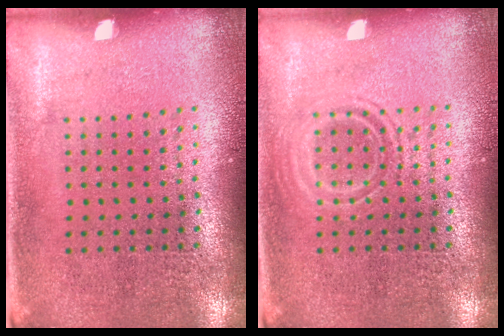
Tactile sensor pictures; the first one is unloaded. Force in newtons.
{"total": 1.9, "press": 1.9, "slide": 0.3}